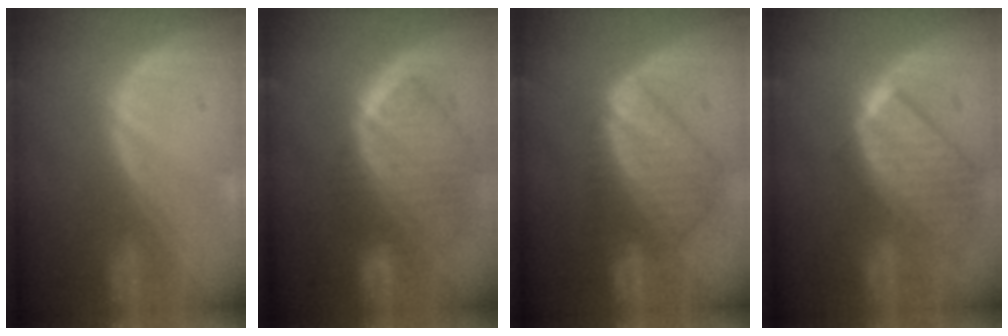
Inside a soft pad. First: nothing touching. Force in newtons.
{"total": 9.9, "press": 8.4, "slide": 5.2}
{"total": 9.0, "press": 7.7, "slide": 4.6}
{"total": 9.8, "press": 8.6, "slide": 4.8}